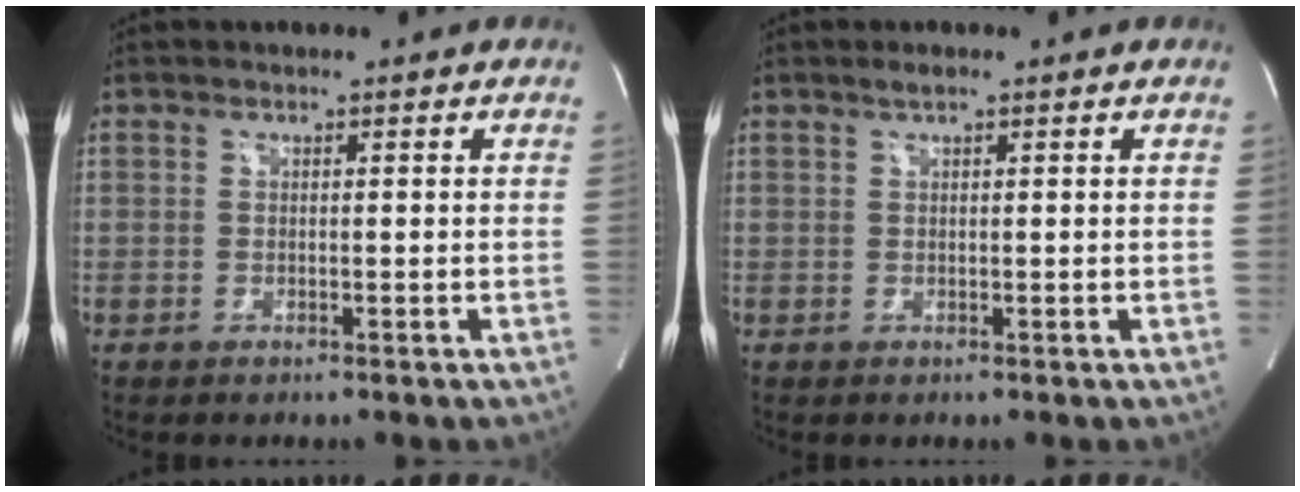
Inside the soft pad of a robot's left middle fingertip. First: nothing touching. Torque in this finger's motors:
{"motor_torque": [0.14, -0.13, -0.06, 0.00]}